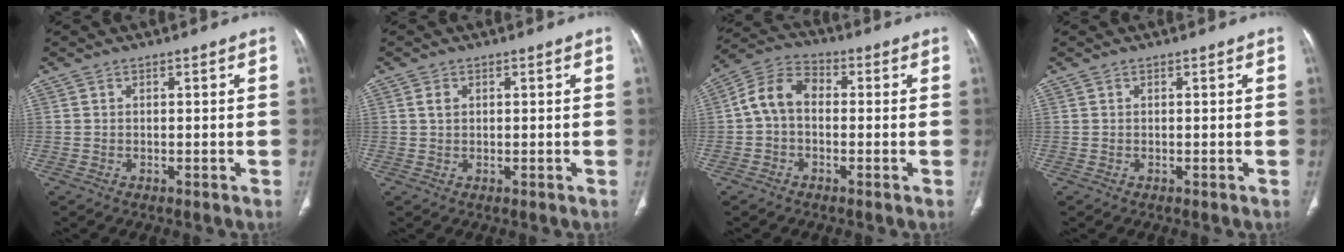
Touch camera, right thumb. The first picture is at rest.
{"total": 1.5, "force": [0.5, 1.0, 1.0], "torque": [-0.015, 0.000, 0.011]}
{"total": 7.8, "force": [-0.2, 5.4, 5.6], "torque": [-0.095, 0.025, -0.018]}
{"total": 0.0}